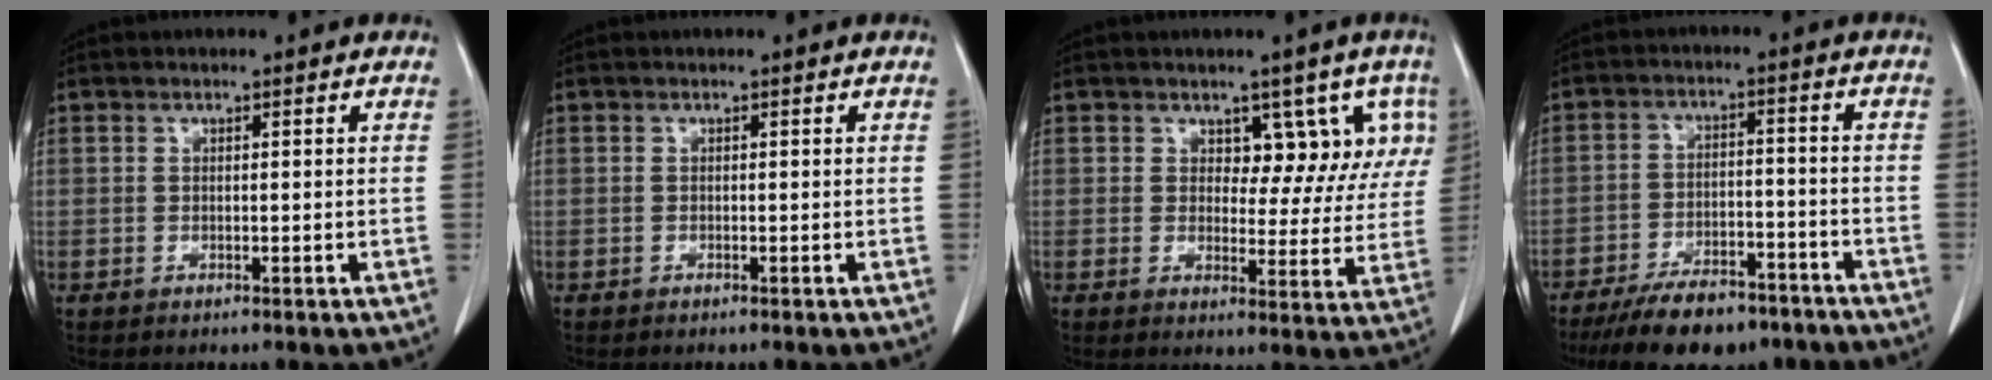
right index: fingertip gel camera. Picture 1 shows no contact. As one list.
[{"total": 0.0}, {"total": 7.2, "force": [3.9, 4.6, 4.0], "torque": [-0.020, 0.004, 0.044]}, {"total": 12.6, "force": [-9.9, 4.6, 6.1], "torque": [-0.090, 0.000, -0.156]}]